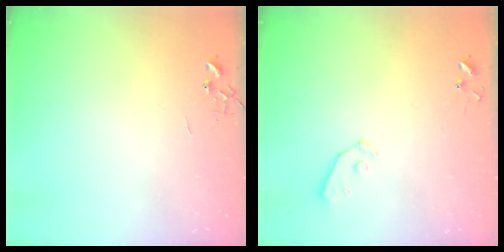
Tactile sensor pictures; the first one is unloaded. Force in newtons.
{"total": 4.0, "press": 4.0, "slide": 0.2}